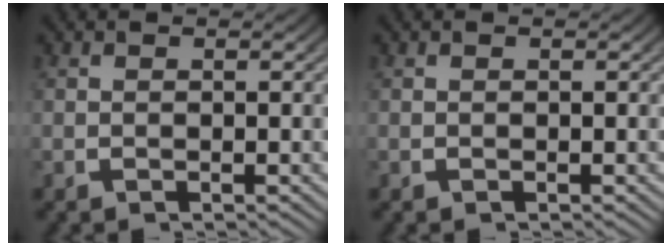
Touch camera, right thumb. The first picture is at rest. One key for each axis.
{"total": 0.0}